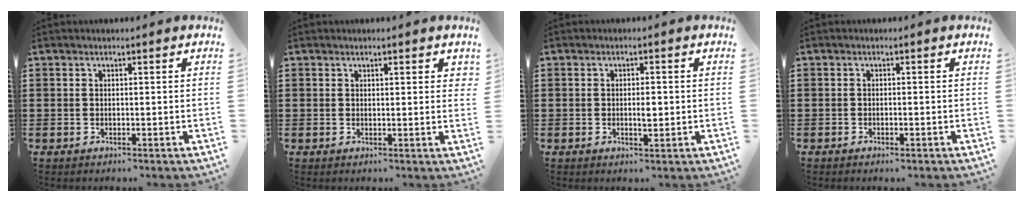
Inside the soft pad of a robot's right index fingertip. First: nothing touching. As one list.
[{"total": 0.8, "force": [0.4, 0.2, 0.7], "torque": [-0.014, 0.002, 0.008]}, {"total": 2.4, "force": [-0.1, 0.7, 2.3], "torque": [-0.043, 0.000, -0.004]}, {"total": 0.7, "force": [-0.6, 0.1, 0.3], "torque": [-0.009, -0.005, -0.011]}]